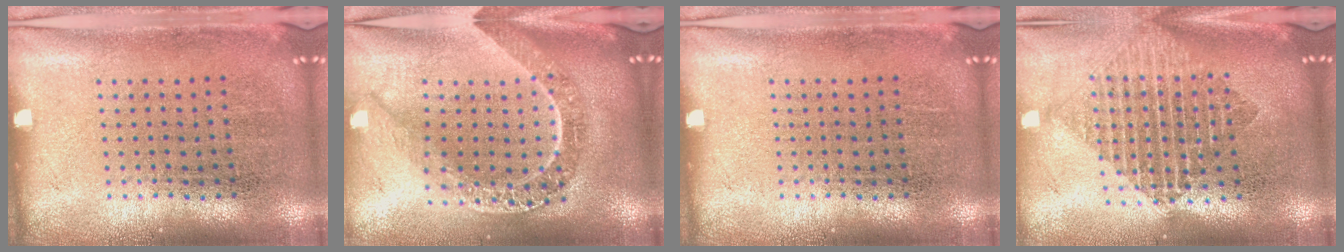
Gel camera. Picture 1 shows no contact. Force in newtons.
{"total": 2.5, "press": 2.0, "slide": 1.4}
{"total": 0.0}
{"total": 1.9, "press": 1.6, "slide": 1.1}